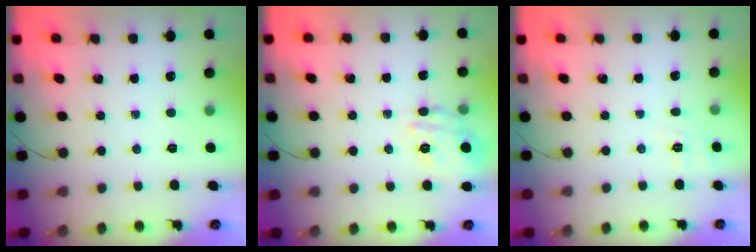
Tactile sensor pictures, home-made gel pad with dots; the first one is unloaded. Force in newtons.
{"total": 6.0, "press": 5.9, "slide": 0.9}
{"total": 6.8, "press": 6.4, "slide": 2.1}